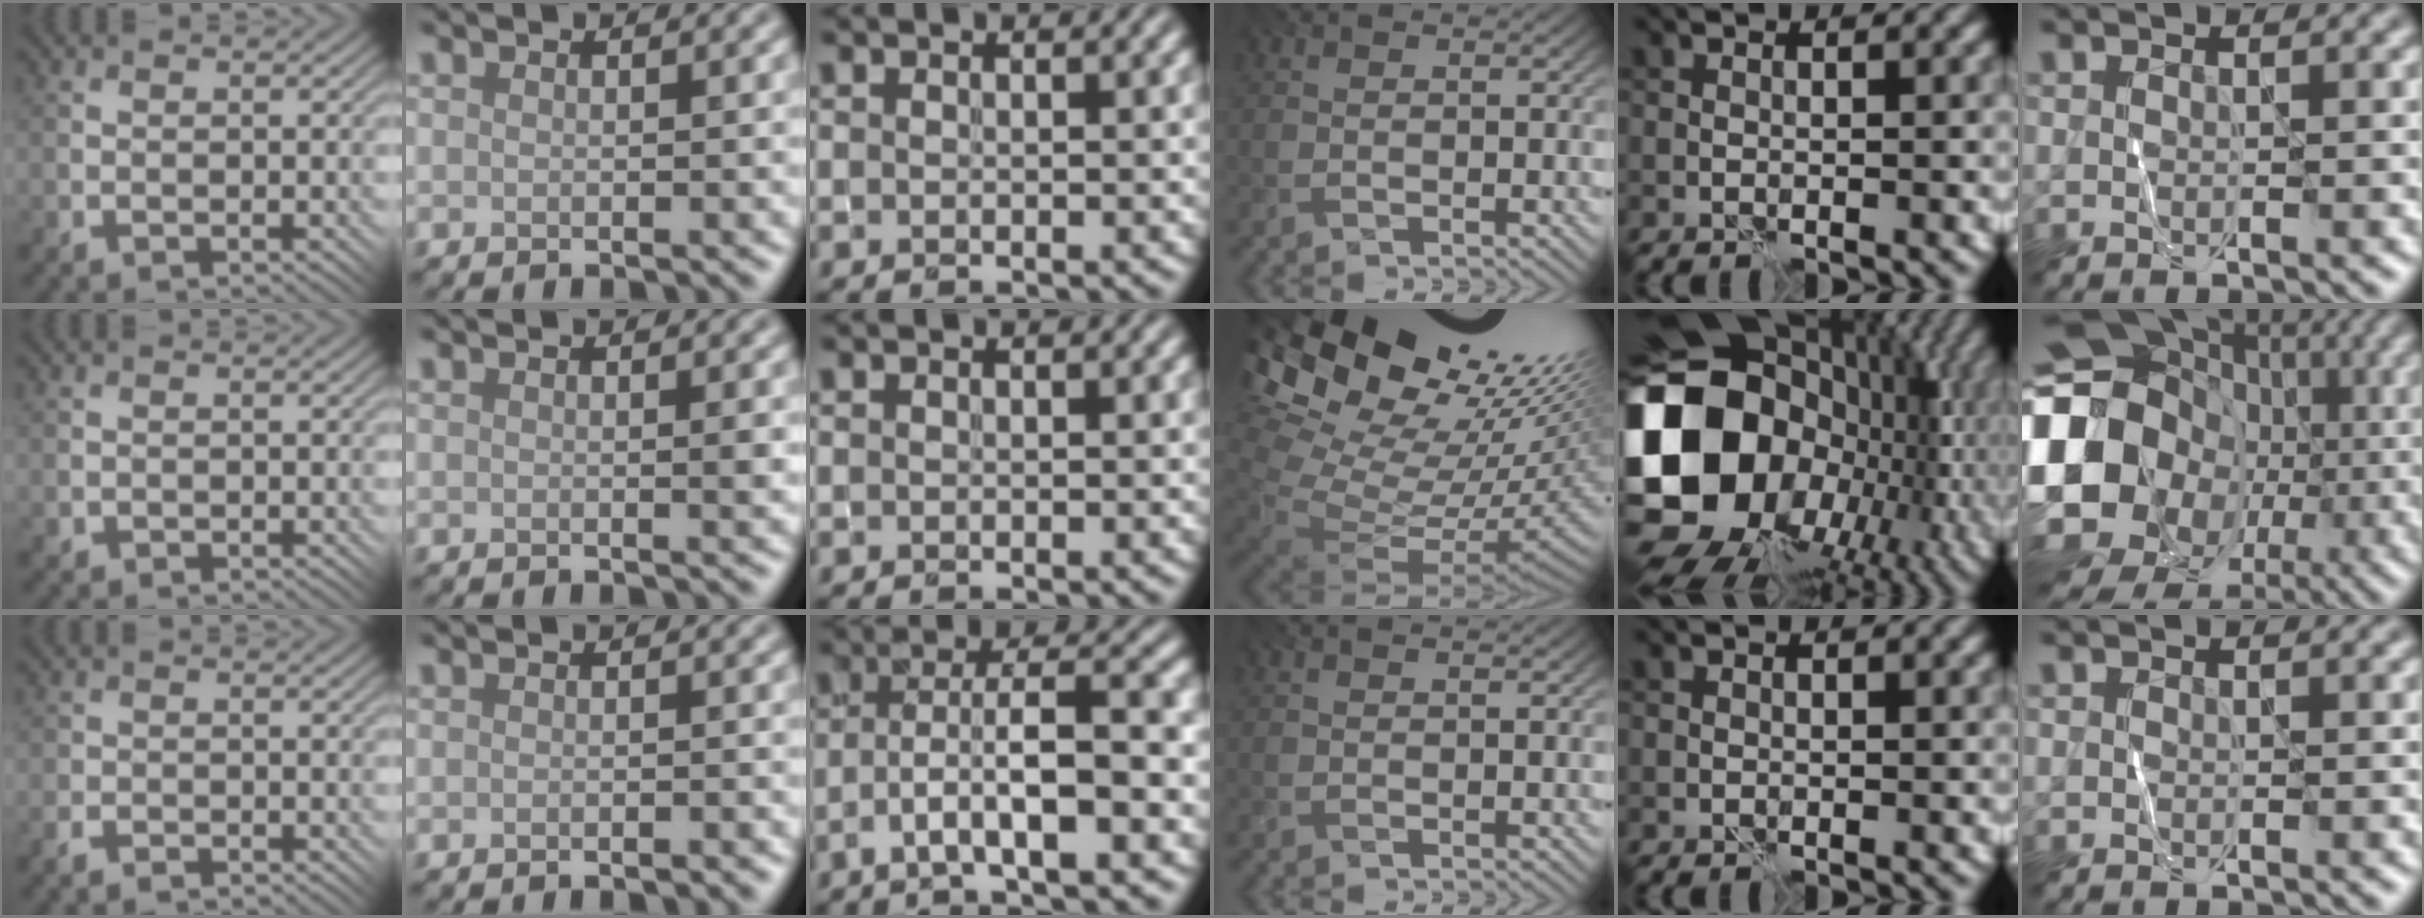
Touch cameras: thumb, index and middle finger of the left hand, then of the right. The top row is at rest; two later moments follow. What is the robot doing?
{"motion": "fold", "object": "shorts"}